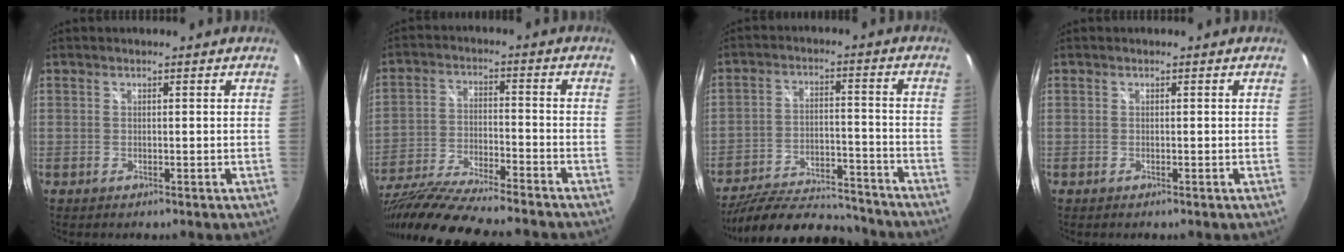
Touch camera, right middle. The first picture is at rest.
{"total": 20.5, "force": [-17.6, 2.0, 10.3], "torque": [-0.204, -0.050, -0.297]}
{"total": 20.1, "force": [-17.8, 5.1, 7.9], "torque": [-0.151, -0.011, -0.254]}
{"total": 0.0}